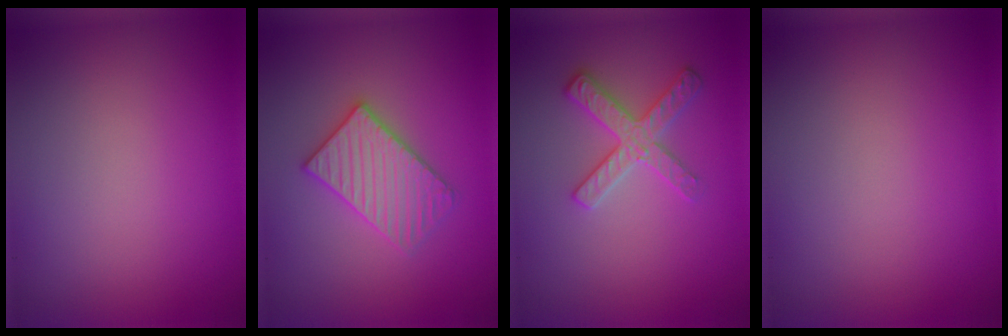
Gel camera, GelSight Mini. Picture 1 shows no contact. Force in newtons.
{"total": 3.4, "press": 3.4, "slide": 0.5}
{"total": 2.9, "press": 2.9, "slide": 0.1}
{"total": 0.0}